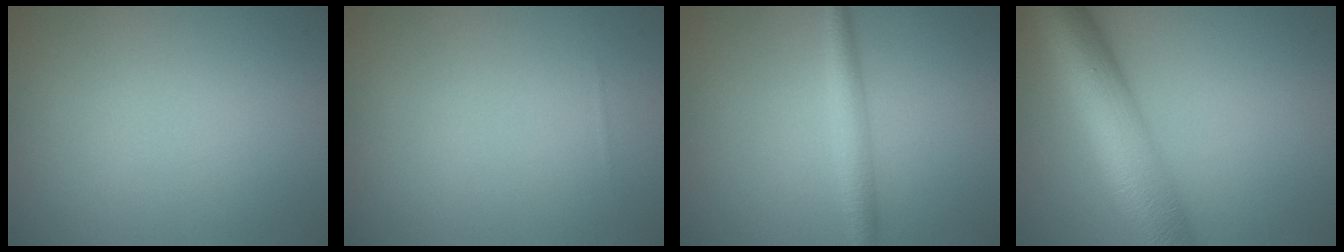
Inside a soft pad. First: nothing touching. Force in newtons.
{"total": 0.0}
{"total": 2.5, "press": 2.5, "slide": 0.1}
{"total": 10.0, "press": 10.0, "slide": 0.4}